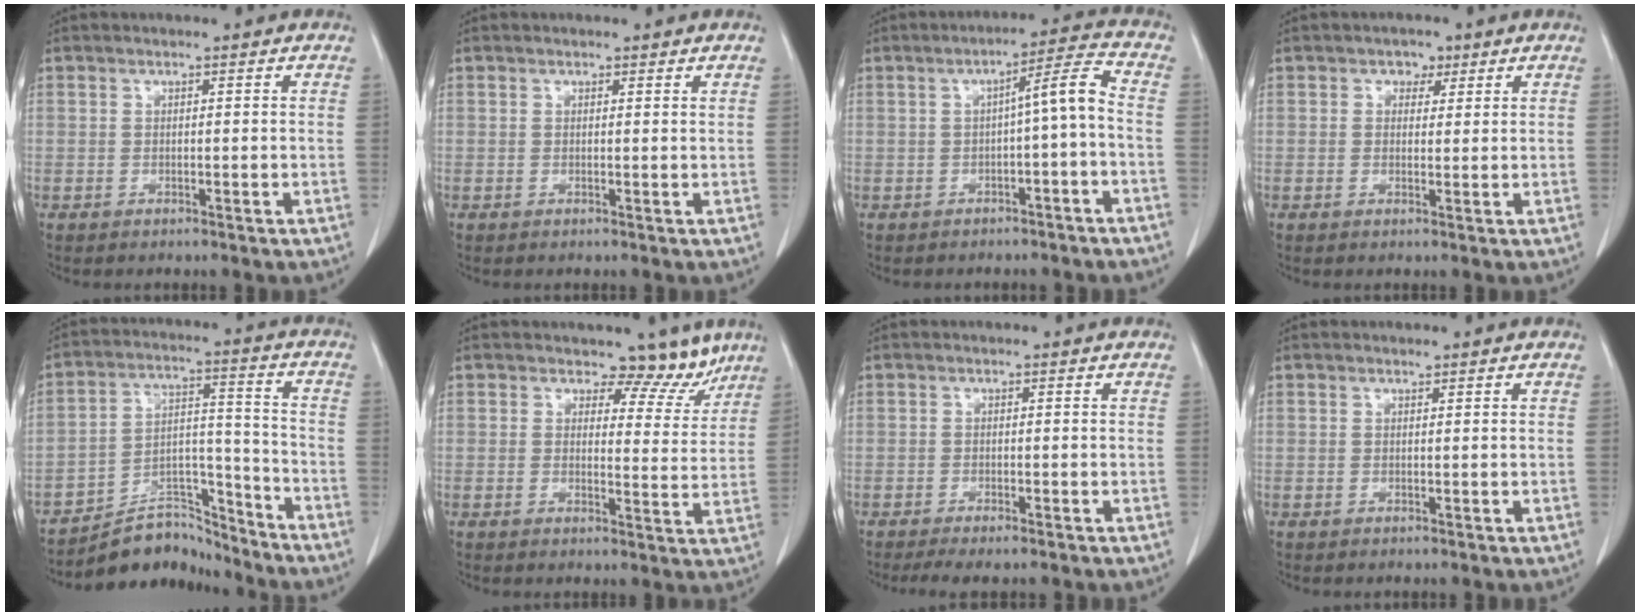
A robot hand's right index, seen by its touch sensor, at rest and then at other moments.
{"total": 0.5, "force": [0.5, 0.1, 0.1], "torque": [-0.004, -0.002, 0.005]}
{"total": 5.7, "force": [-1.1, 0.1, 5.6], "torque": [-0.081, 0.021, -0.016]}
{"total": 2.3, "force": [1.1, 1.8, 0.9], "torque": [-0.009, 0.004, 0.012]}
{"total": 10.6, "force": [-10.1, 3.2, 0.2], "torque": [0.008, 0.059, -0.174]}
{"total": 6.0, "force": [4.9, 3.2, 1.3], "torque": [0.003, -0.022, 0.049]}
{"total": 4.3, "force": [-3.5, 0.7, 2.4], "torque": [-0.034, -0.009, -0.052]}
{"total": 0.0}